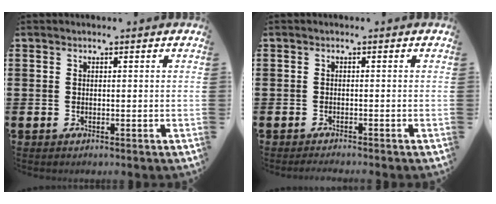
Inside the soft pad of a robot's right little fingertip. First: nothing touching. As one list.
[{"total": 0.8, "force": [-0.8, -0.1, 0.2], "torque": [-0.004, -0.003, -0.015]}]